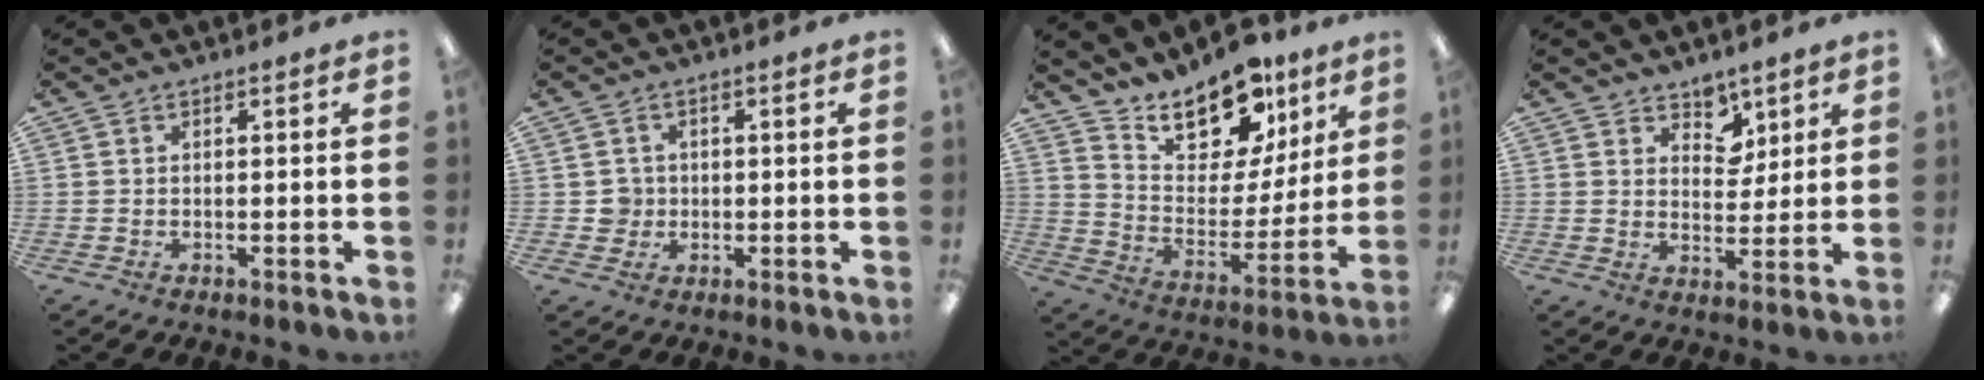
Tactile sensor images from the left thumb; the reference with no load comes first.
{"total": 3.3, "force": [0.1, 3.3, 0.3], "torque": [0.003, 0.000, -0.003]}
{"total": 17.2, "force": [13.8, 8.2, 6.2], "torque": [-0.105, -0.101, 0.249]}
{"total": 6.1, "force": [4.6, 3.8, 0.8], "torque": [-0.007, -0.029, 0.084]}